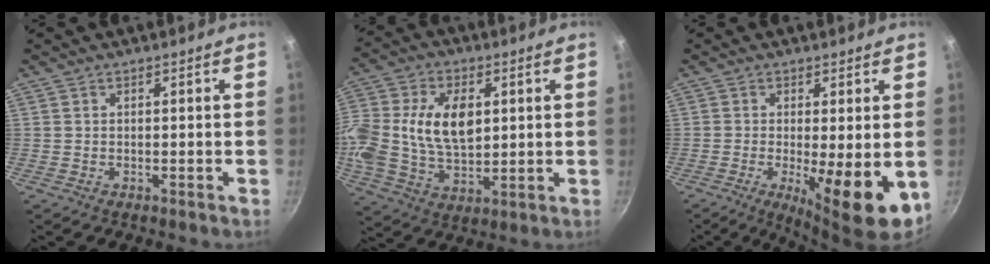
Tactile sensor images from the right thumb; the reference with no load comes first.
{"total": 19.7, "force": [3.1, 13.1, 14.4], "torque": [-0.305, 0.021, 0.056]}
{"total": 10.4, "force": [-1.9, 2.1, 10.0], "torque": [-0.145, -0.013, -0.020]}